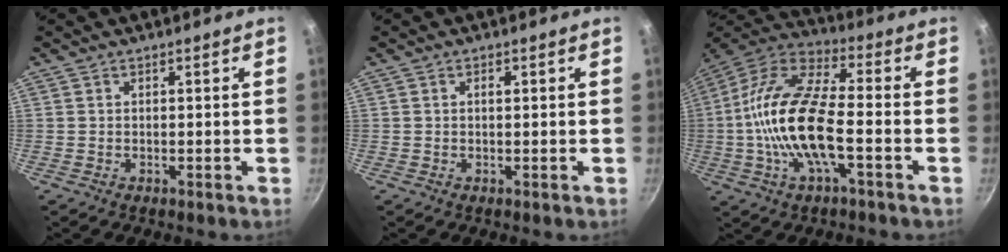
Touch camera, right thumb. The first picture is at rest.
{"total": 0.9, "force": [0.2, 0.4, 0.7], "torque": [-0.011, 0.002, 0.002]}
{"total": 18.4, "force": [-3.2, 7.0, 16.7], "torque": [-0.323, 0.038, -0.077]}